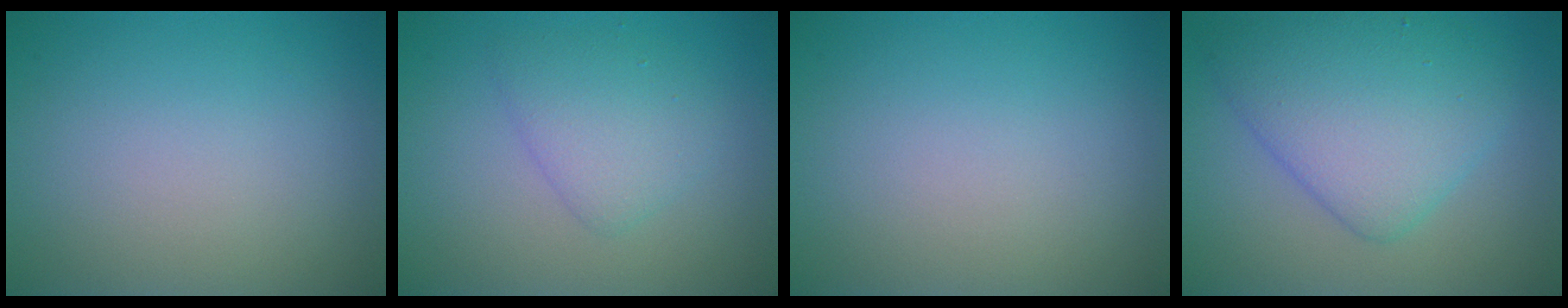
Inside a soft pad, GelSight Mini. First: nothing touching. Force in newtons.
{"total": 2.9, "press": 2.9, "slide": 0.0}
{"total": 0.0}
{"total": 6.5, "press": 6.5, "slide": 0.3}